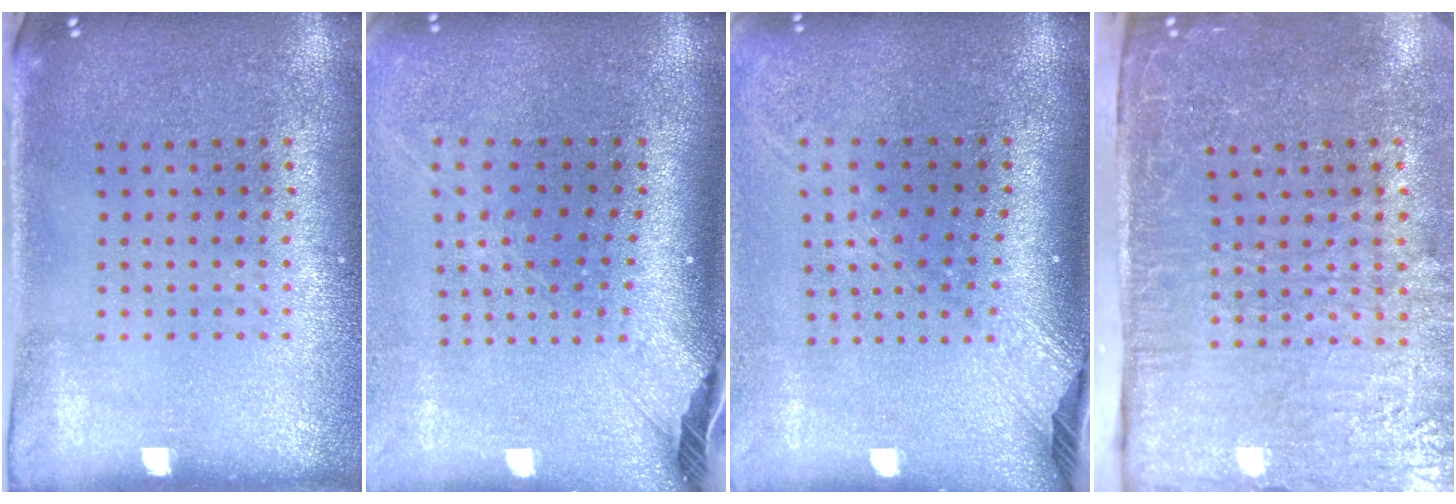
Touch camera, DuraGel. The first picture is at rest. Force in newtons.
{"total": 2.7, "press": 2.0, "slide": 1.8}
{"total": 2.4, "press": 1.7, "slide": 1.6}
{"total": 5.0, "press": 4.1, "slide": 2.8}